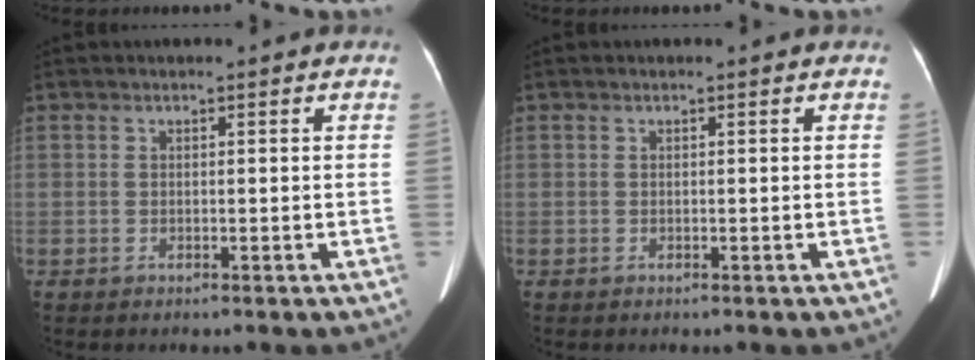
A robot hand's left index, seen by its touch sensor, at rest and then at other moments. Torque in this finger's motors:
{"motor_torque": [0.03, 0.02, 0.00, 0.00]}